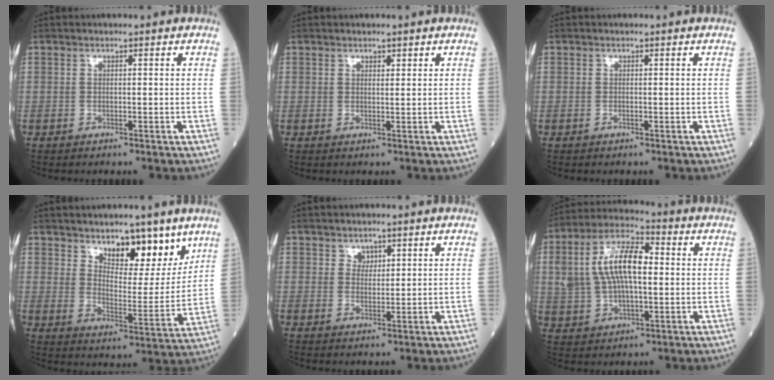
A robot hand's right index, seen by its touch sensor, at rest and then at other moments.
{"total": 1.4, "force": [0.8, 0.8, 0.7], "torque": [-0.019, 0.006, 0.017]}
{"total": 0.5, "force": [-0.2, 0.3, 0.4], "torque": [-0.016, 0.000, -0.002]}
{"total": 11.3, "force": [7.6, 4.5, 7.0], "torque": [-0.103, -0.015, 0.132]}
{"total": 2.5, "force": [1.3, 1.8, 1.0], "torque": [-0.021, 0.003, 0.028]}
{"total": 13.4, "force": [1.6, 6.1, 11.9], "torque": [-0.255, 0.028, 0.033]}